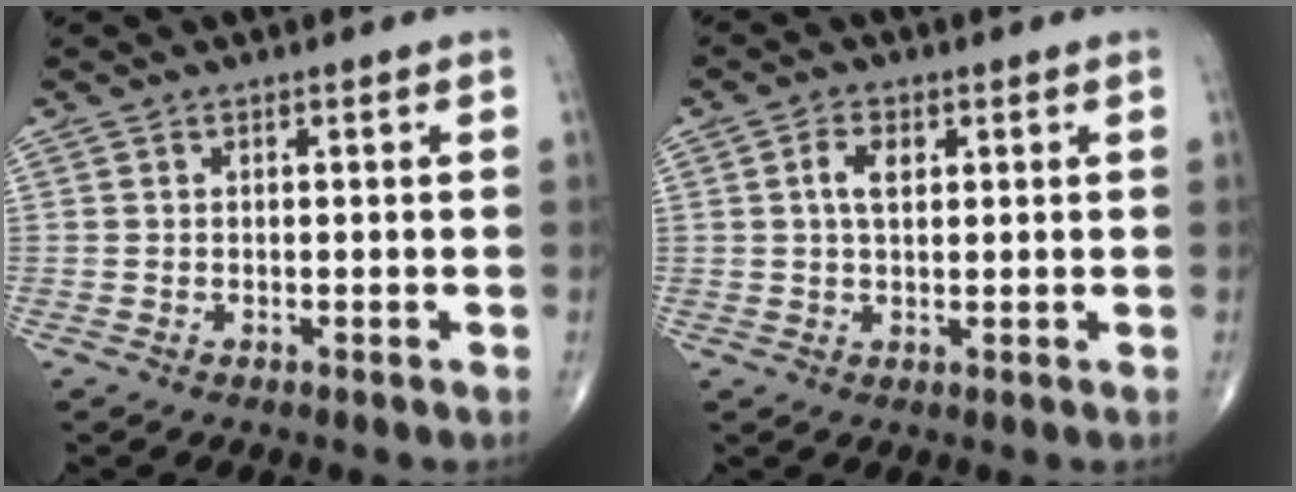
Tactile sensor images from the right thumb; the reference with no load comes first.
{"total": 4.0, "force": [1.2, 2.3, 3.1], "torque": [-0.059, 0.003, 0.021]}